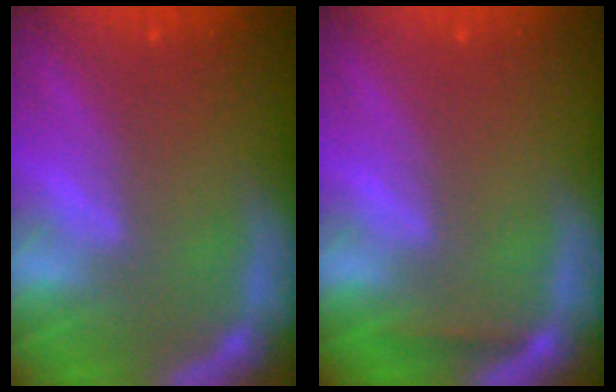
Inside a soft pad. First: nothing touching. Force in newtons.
{"total": 0.9}